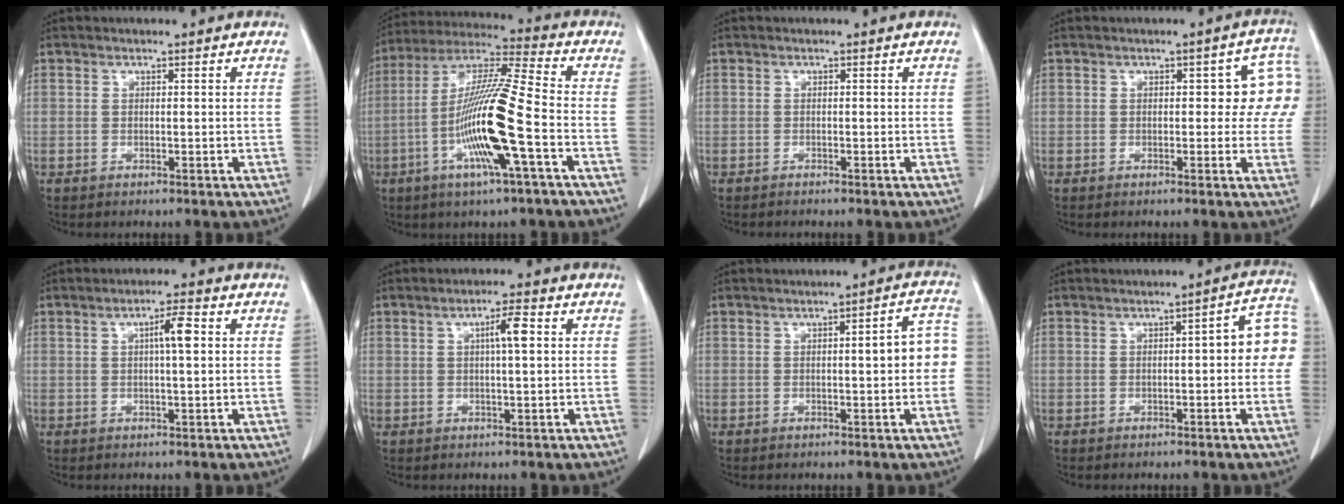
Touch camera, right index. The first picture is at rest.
{"total": 16.0, "force": [-4.5, 0.0, 15.4], "torque": [-0.305, -0.007, -0.092]}
{"total": 0.5, "force": [-0.5, -0.1, 0.0], "torque": [-0.005, -0.002, -0.010]}
{"total": 7.1, "force": [0.9, 3.5, 6.1], "torque": [-0.047, 0.029, 0.007]}
{"total": 3.9, "force": [0.8, 0.3, 3.8], "torque": [-0.064, 0.005, 0.012]}
{"total": 3.8, "force": [0.9, 0.2, 3.7], "torque": [-0.063, 0.005, 0.014]}
{"total": 5.8, "force": [-0.1, 1.2, 5.7], "torque": [-0.067, 0.022, -0.005]}
{"total": 7.2, "force": [0.3, 1.7, 7.0], "torque": [-0.079, 0.031, -0.002]}